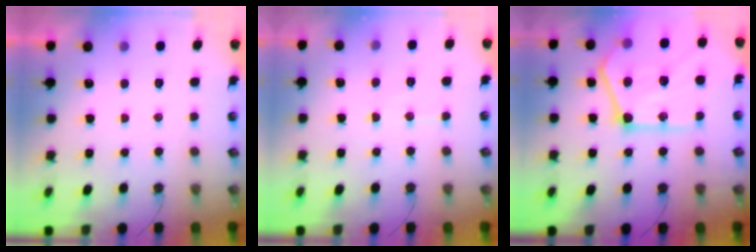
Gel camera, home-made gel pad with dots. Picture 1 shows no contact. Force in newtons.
{"total": 5.9, "press": 5.9, "slide": 0.7}
{"total": 26.6, "press": 26.4, "slide": 3.2}